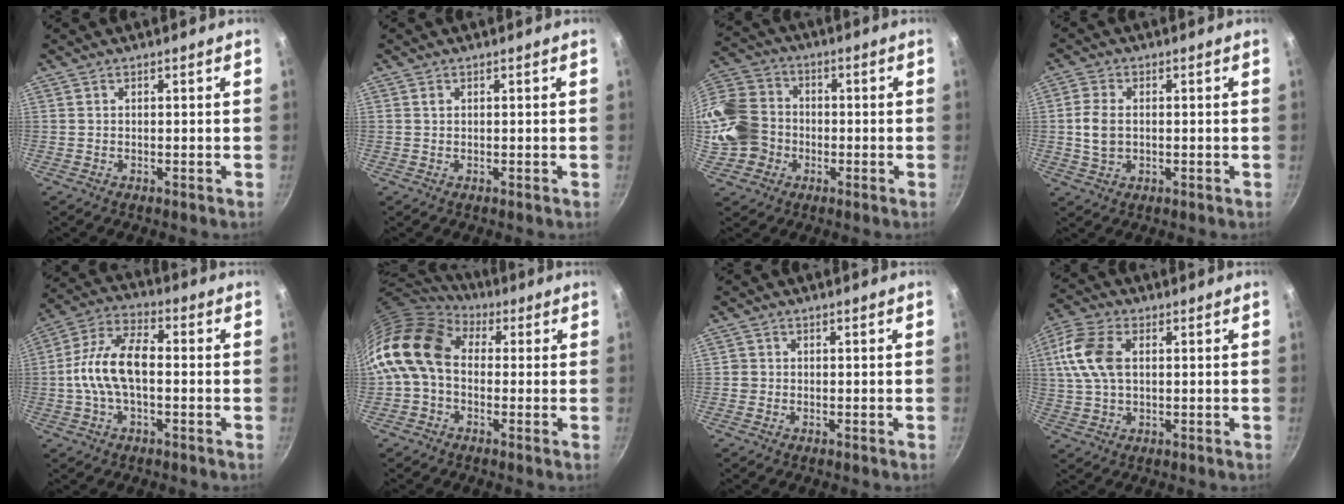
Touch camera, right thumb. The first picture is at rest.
{"total": 0.7, "force": [0.3, 0.6, 0.4], "torque": [-0.005, -0.001, 0.005]}
{"total": 15.9, "force": [-2.2, 13.8, 7.6], "torque": [-0.153, 0.041, -0.047]}
{"total": 5.6, "force": [0.0, 3.9, 4.1], "torque": [-0.079, 0.006, -0.001]}
{"total": 12.5, "force": [-0.9, 6.6, 10.6], "torque": [-0.190, 0.038, -0.032]}
{"total": 14.7, "force": [1.1, 10.8, 9.9], "torque": [-0.171, 0.026, -0.002]}
{"total": 1.2, "force": [-0.2, 1.2, 0.3], "torque": [-0.001, 0.002, -0.005]}
{"total": 11.1, "force": [2.1, 6.9, 8.5], "torque": [-0.172, 0.012, 0.032]}